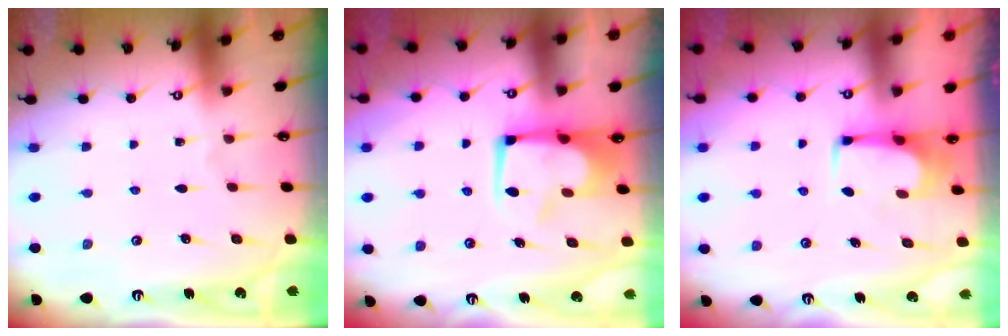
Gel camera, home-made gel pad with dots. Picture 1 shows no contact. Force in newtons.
{"total": 3.3, "press": 3.2, "slide": 0.8}
{"total": 3.6, "press": 3.6, "slide": 0.3}